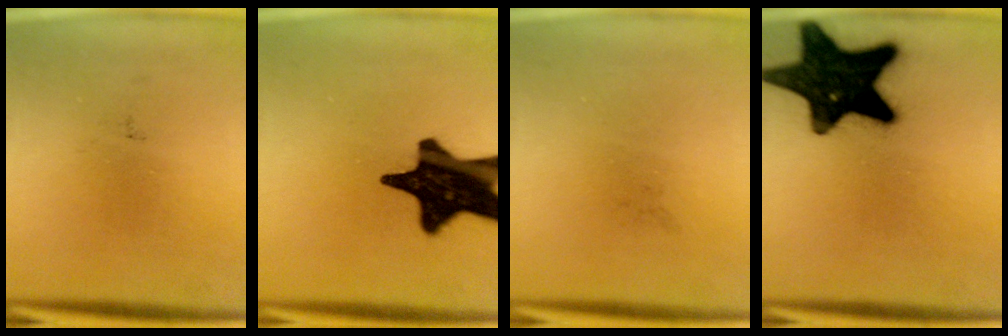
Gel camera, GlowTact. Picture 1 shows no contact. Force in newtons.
{"total": 19.5}
{"total": 0.0}
{"total": 19.5}